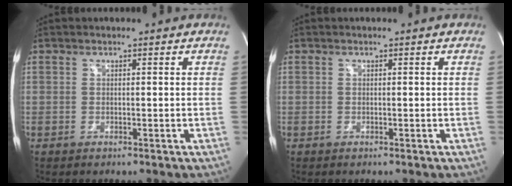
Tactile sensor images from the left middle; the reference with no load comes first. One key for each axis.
{"total": 0.0}